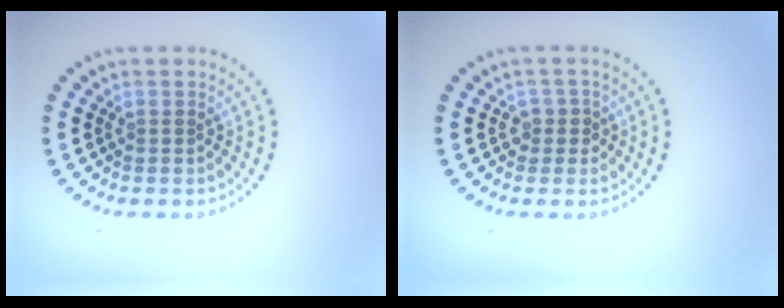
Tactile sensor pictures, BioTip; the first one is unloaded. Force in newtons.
{"total": 1.6, "press": 1.2, "slide": 1.0}